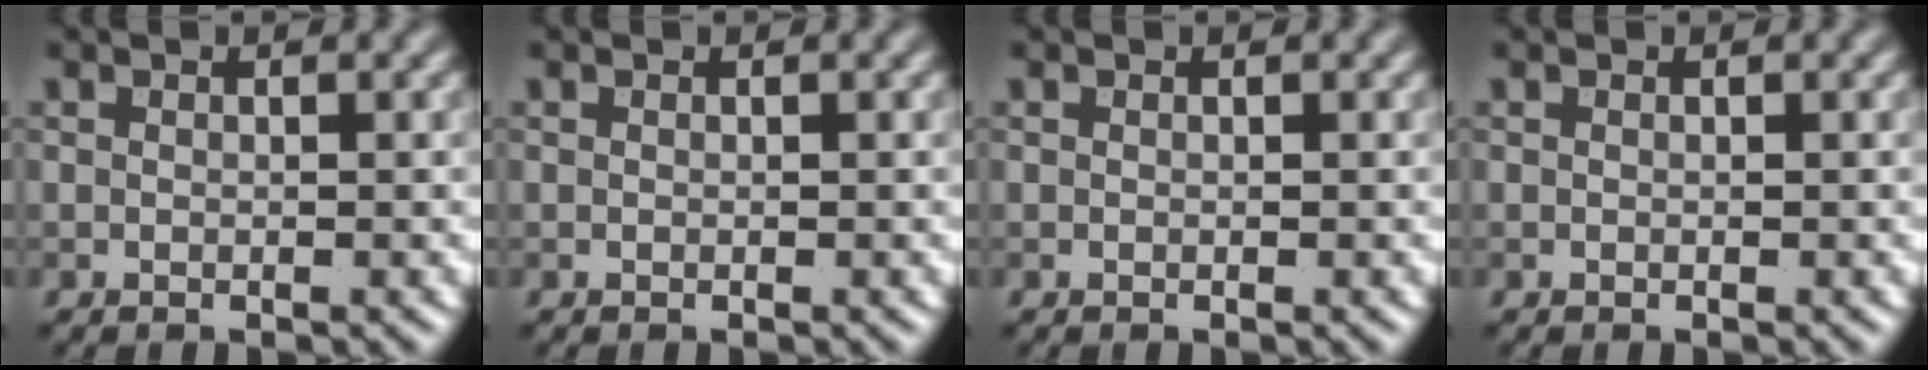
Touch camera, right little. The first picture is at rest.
{"total": 0.0}
{"total": 0.0}
{"total": 0.0}